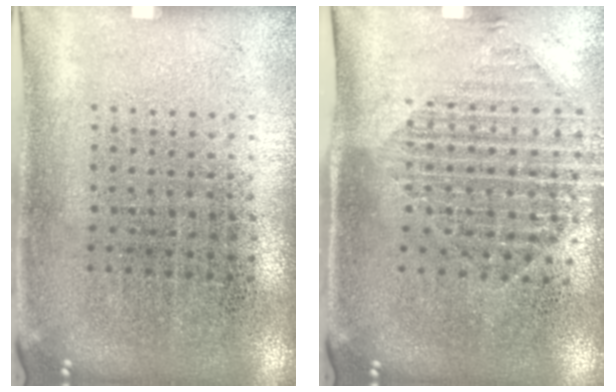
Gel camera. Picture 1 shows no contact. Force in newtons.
{"total": 1.6, "press": 1.3, "slide": 0.9}